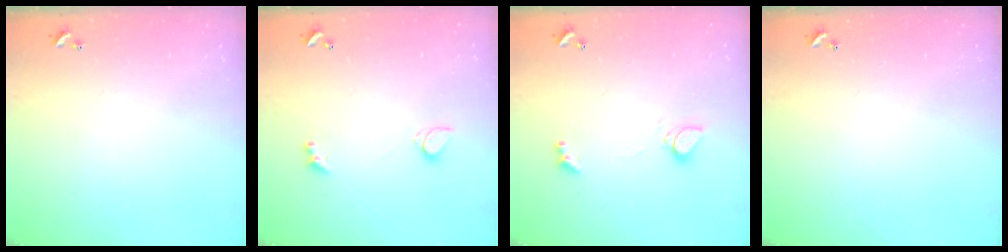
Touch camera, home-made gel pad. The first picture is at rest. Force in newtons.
{"total": 2.2, "press": 2.1, "slide": 0.6}
{"total": 1.0, "press": 0.9, "slide": 0.4}
{"total": 0.0}